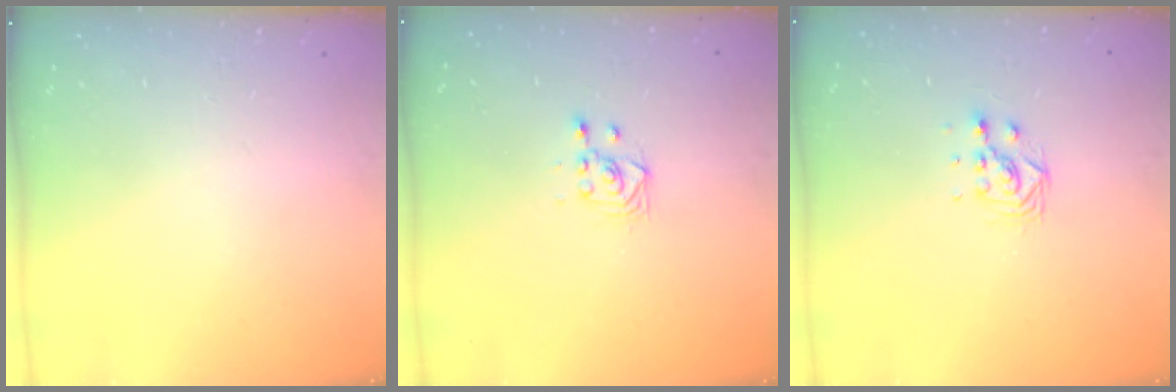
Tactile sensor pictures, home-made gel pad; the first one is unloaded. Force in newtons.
{"total": 2.9, "press": 2.9, "slide": 0.6}
{"total": 5.7, "press": 5.7, "slide": 0.2}